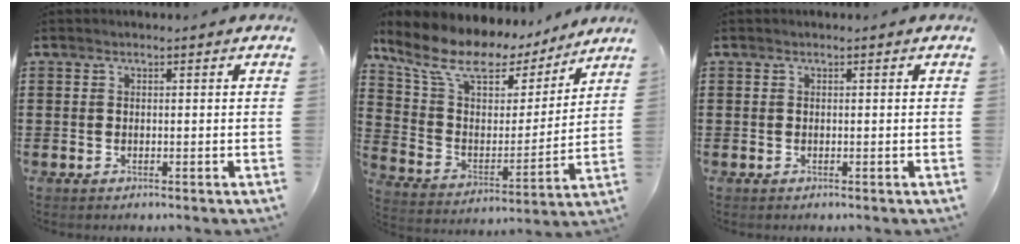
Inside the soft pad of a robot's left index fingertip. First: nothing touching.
{"total": 11.2, "force": [8.4, 4.9, 5.5], "torque": [-0.140, -0.045, 0.147]}
{"total": 0.0}